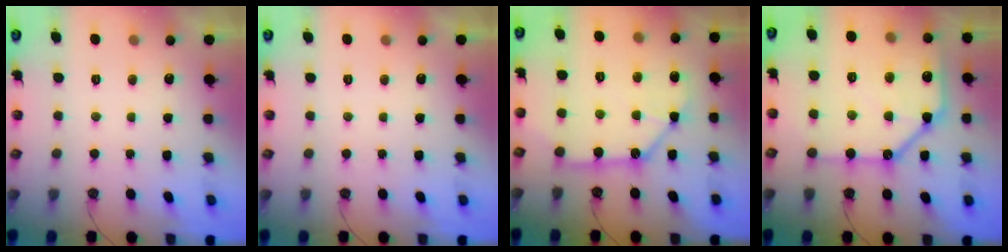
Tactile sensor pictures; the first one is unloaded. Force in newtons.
{"total": 0.0}
{"total": 11.8, "press": 11.8, "slide": 1.2}
{"total": 19.4, "press": 19.3, "slide": 1.9}